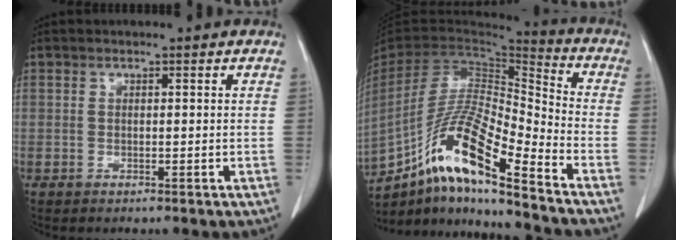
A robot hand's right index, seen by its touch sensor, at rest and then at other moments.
{"total": 17.9, "force": [-12.2, 1.2, 13.0], "torque": [-0.266, -0.010, -0.226]}